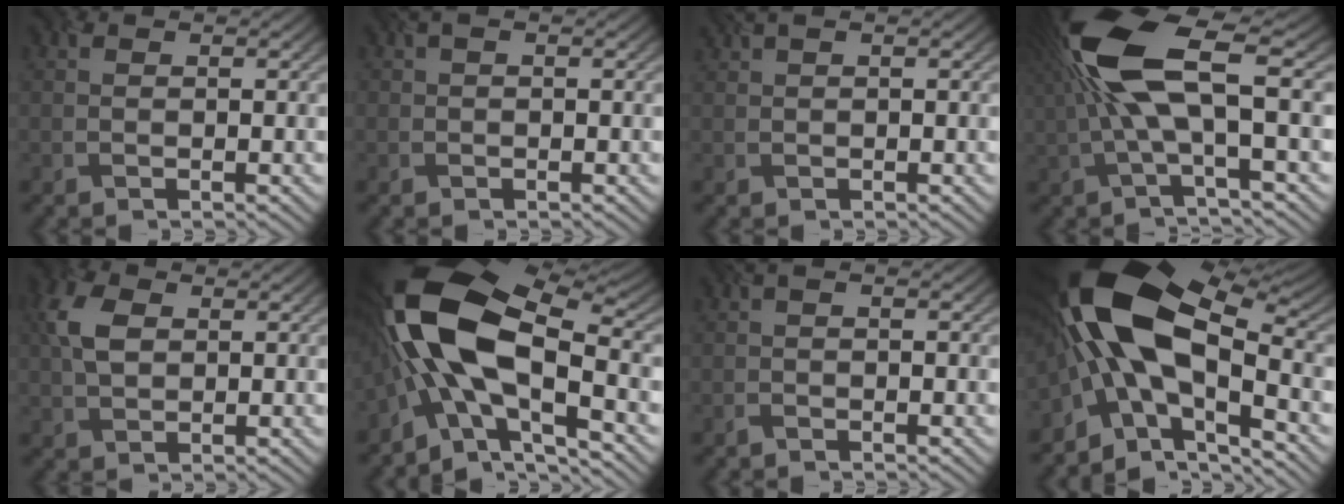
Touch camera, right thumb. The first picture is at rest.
{"total": 0.7, "force": [0.1, 0.5, 0.5], "torque": [-0.010, 0.002, 0.000]}
{"total": 0.7, "force": [0.5, 0.3, 0.5], "torque": [-0.012, 0.004, 0.010]}
{"total": 11.8, "force": [1.2, 3.5, 11.2], "torque": [-0.242, 0.009, 0.019]}
{"total": 5.1, "force": [1.2, 3.4, 3.6], "torque": [-0.092, 0.009, 0.018]}
{"total": 16.5, "force": [-2.2, 8.1, 14.2], "torque": [-0.275, -0.004, -0.045]}
{"total": 0.8, "force": [-0.6, 0.0, 0.6], "torque": [-0.015, -0.001, -0.014]}
{"total": 16.6, "force": [-2.0, 8.3, 14.3], "torque": [-0.260, 0.004, -0.037]}